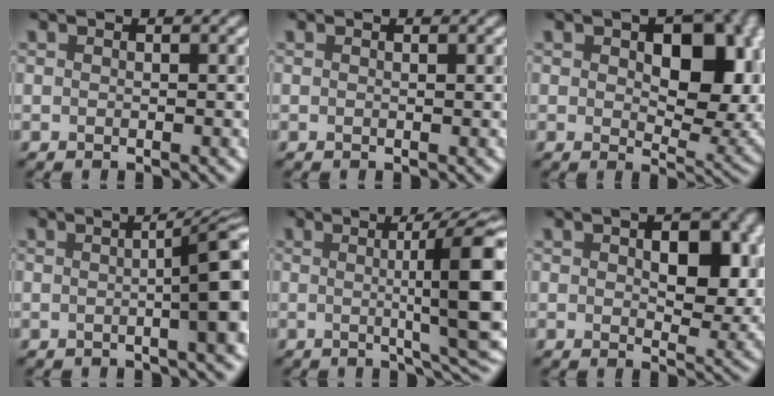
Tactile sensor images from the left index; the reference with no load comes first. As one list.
[{"total": 0.0}, {"total": 10.0, "force": [1.5, 5.6, 8.2], "torque": [-0.111, -0.007, 0.026]}, {"total": 7.1, "force": [-0.2, 1.6, 6.9], "torque": [-0.069, 0.007, 0.002]}, {"total": 12.0, "force": [0.7, 2.4, 11.8], "torque": [-0.137, 0.003, 0.013]}, {"total": 6.5, "force": [1.1, 3.5, 5.3], "torque": [-0.068, -0.006, 0.021]}]